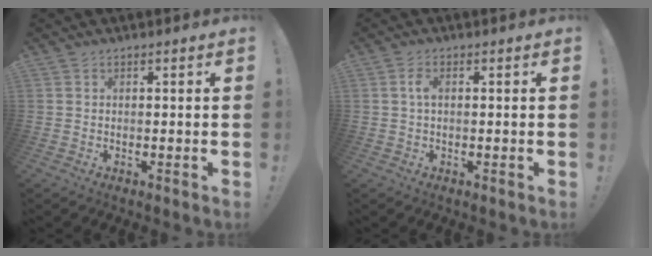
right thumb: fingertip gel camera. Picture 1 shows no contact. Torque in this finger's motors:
{"motor_torque": [-0.11, -0.02, 0.25, -0.17, -0.01]}